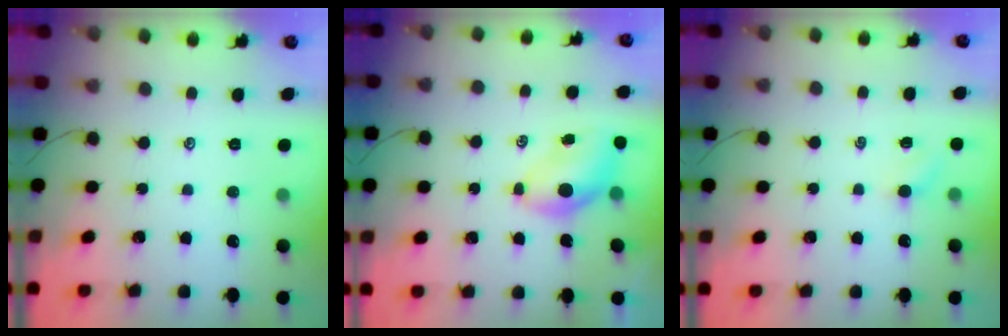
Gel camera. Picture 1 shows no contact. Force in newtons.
{"total": 5.7, "press": 5.7, "slide": 0.8}
{"total": 2.5, "press": 2.4, "slide": 0.8}